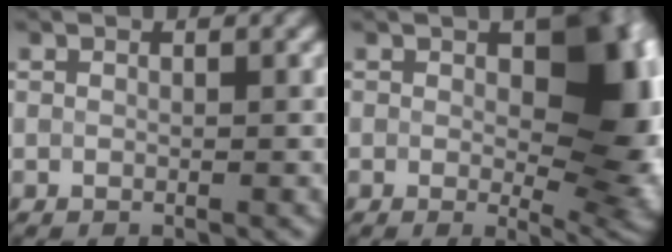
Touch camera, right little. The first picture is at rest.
{"total": 12.6, "force": [1.2, 6.8, 10.6], "torque": [-0.110, 0.008, 0.015]}